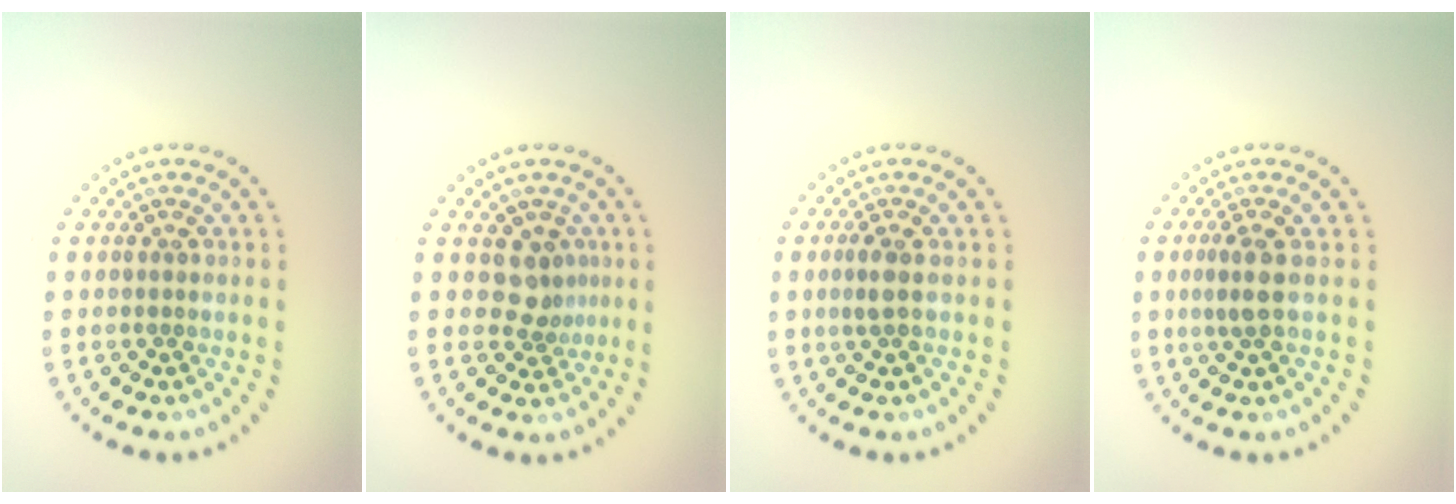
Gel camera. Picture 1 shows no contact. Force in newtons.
{"total": 2.4, "press": 1.7, "slide": 1.6}
{"total": 1.3, "press": 1.2, "slide": 0.5}
{"total": 1.9, "press": 1.5, "slide": 1.0}